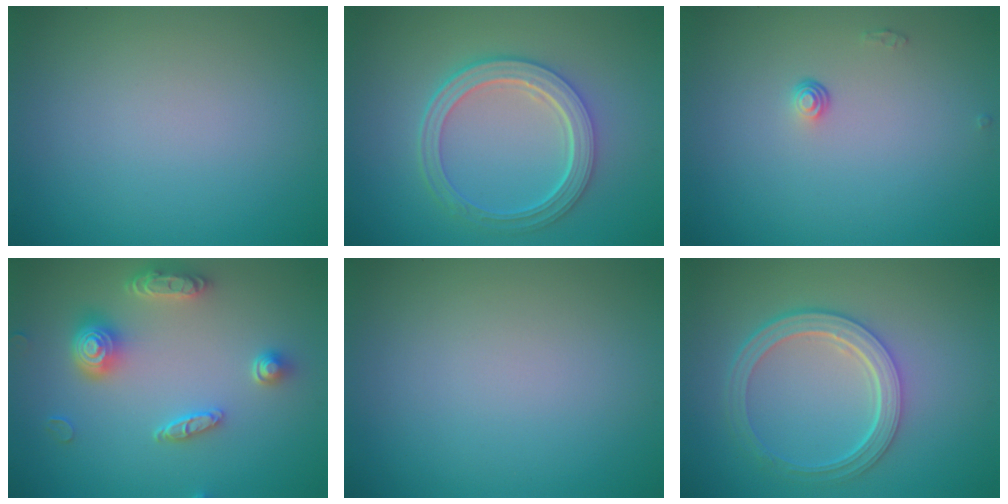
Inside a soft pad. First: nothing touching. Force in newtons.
{"total": 5.2, "press": 3.9, "slide": 3.5}
{"total": 0.8, "press": 0.5, "slide": 0.6}
{"total": 4.8, "press": 3.9, "slide": 2.8}
{"total": 0.0}
{"total": 4.8, "press": 3.6, "slide": 3.2}